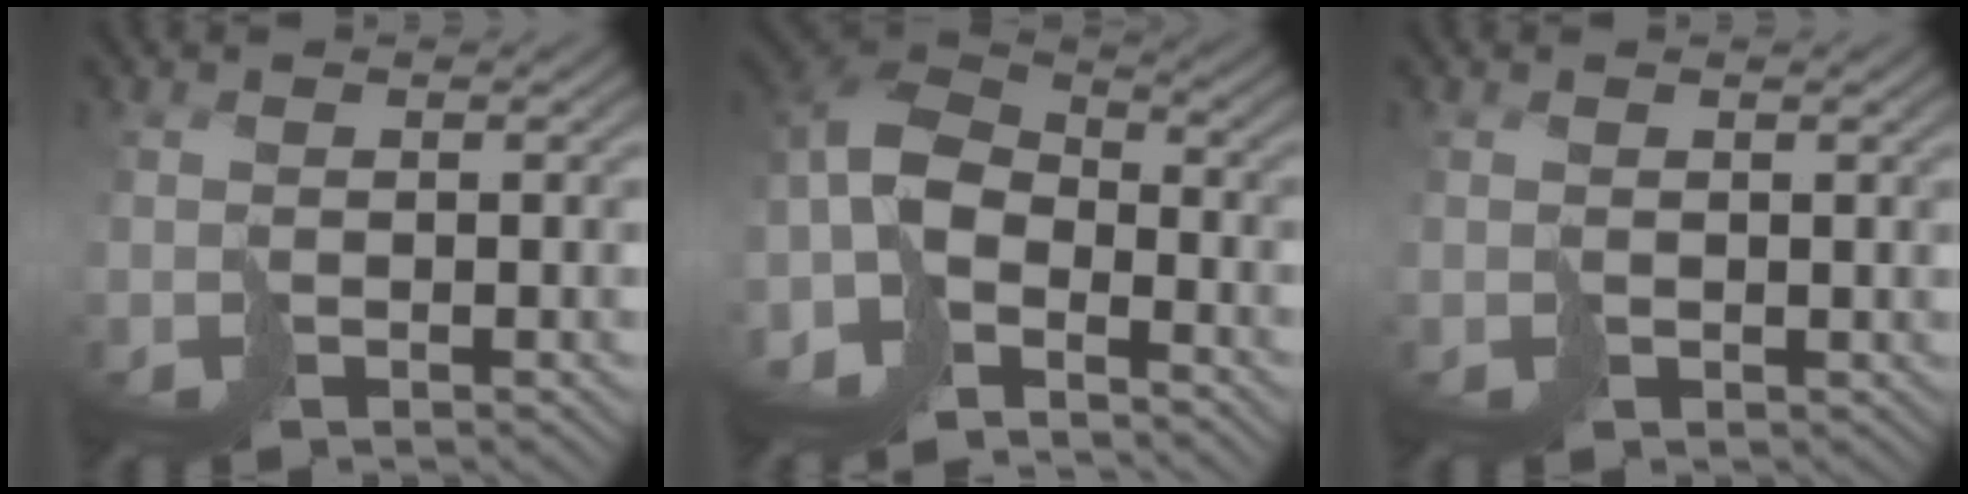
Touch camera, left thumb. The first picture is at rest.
{"total": 11.9, "force": [-6.9, 6.2, 7.4], "torque": [-0.193, -0.019, -0.150]}
{"total": 0.6, "force": [0.5, 0.4, 0.0], "torque": [-0.002, -0.001, 0.010]}